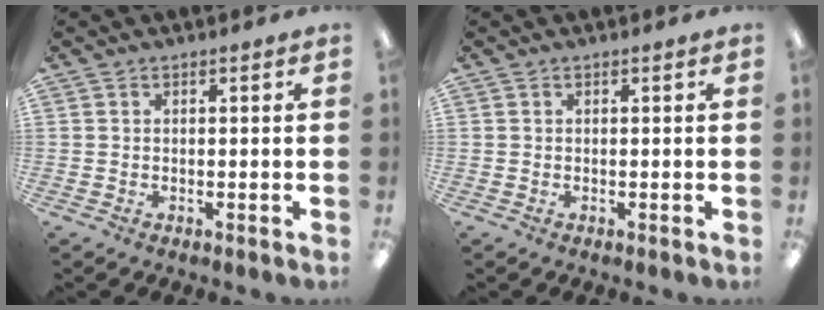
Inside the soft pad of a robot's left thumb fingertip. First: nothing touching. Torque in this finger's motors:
{"motor_torque": [0.00, 0.00, 0.00, 0.00, 0.00]}